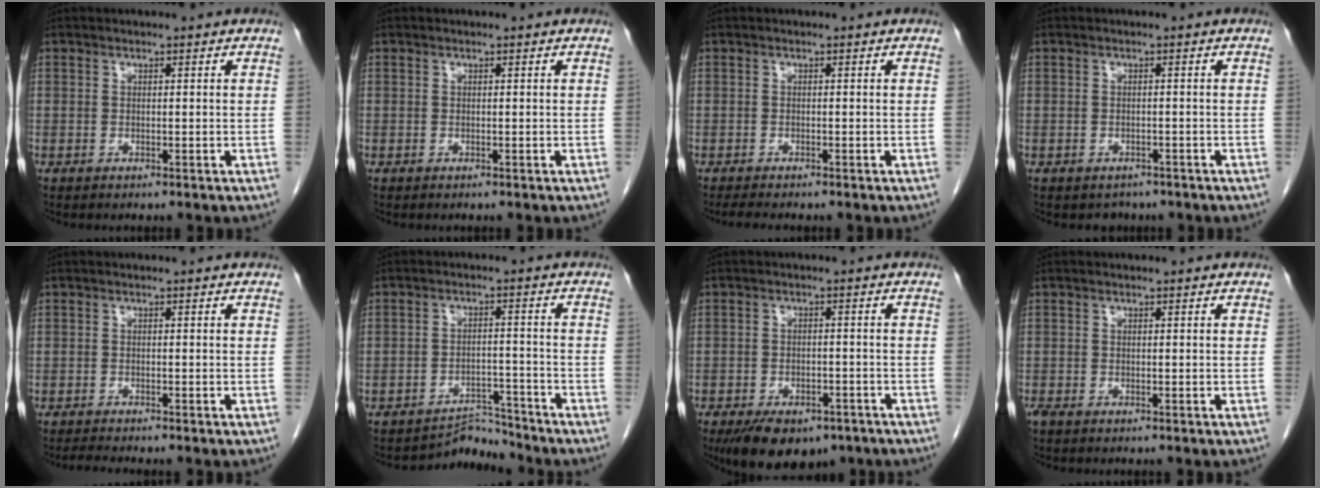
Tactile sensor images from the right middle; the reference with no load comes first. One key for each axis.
{"total": 0.0}
{"total": 2.3, "fx": -2.0, "fy": 0.2, "fz": 1.2, "tx": -0.022, "ty": -0.006, "tz": -0.030}
{"total": 2.3, "fx": -1.7, "fy": 1.4, "fz": 0.1, "tx": -0.008, "ty": 0.004, "tz": -0.024}
{"total": 1.8, "fx": -1.6, "fy": -0.4, "fz": 0.5, "tx": -0.018, "ty": -0.007, "tz": -0.031}
{"total": 4.2, "fx": -4.0, "fy": 0.4, "fz": -1.3, "tx": 0.027, "ty": 0.013, "tz": -0.061}
{"total": 10.8, "fx": -7.6, "fy": 5.3, "fz": 5.6, "tx": -0.087, "ty": -0.002, "tz": -0.111}
{"total": 0.8, "fx": -0.6, "fy": 0.2, "fz": 0.4, "tx": -0.013, "ty": -0.003, "tz": -0.011}